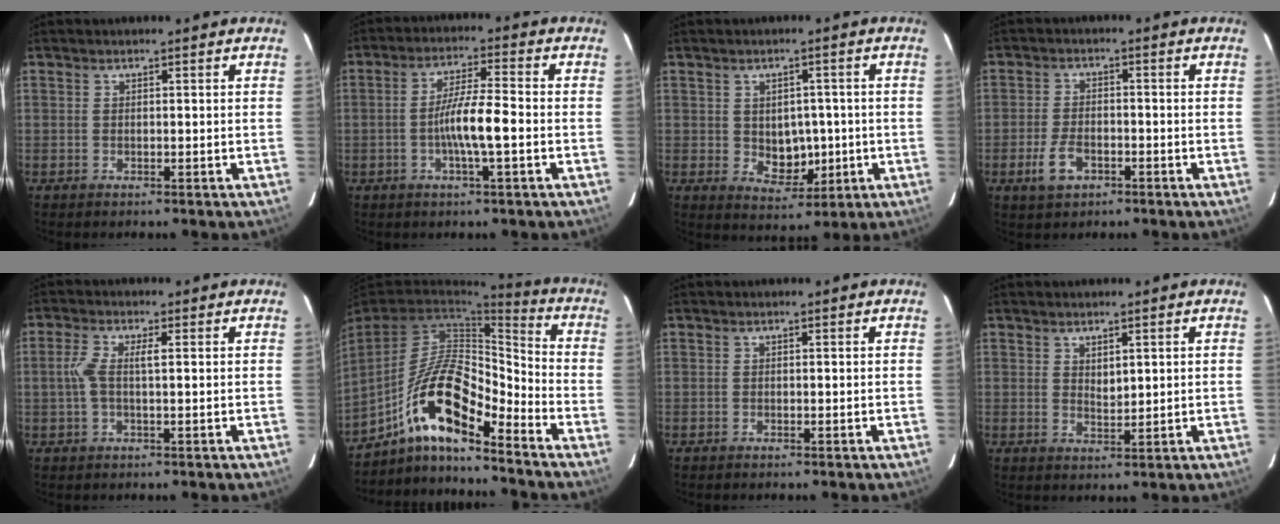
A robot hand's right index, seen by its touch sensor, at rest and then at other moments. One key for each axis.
{"total": 7.4, "fx": -1.7, "fy": 0.3, "fz": 7.1, "tx": -0.135, "ty": 0.003, "tz": -0.035}
{"total": 6.2, "fx": -0.4, "fy": 4.3, "fz": 4.4, "tx": -0.055, "ty": 0.001, "tz": 0.007}
{"total": 4.7, "fx": -2.3, "fy": 2.7, "fz": 3.1, "tx": -0.069, "ty": -0.001, "tz": -0.038}
{"total": 3.8, "fx": 0.3, "fy": 0.8, "fz": 3.7, "tx": -0.091, "ty": 0.011, "tz": 0.003}
{"total": 13.8, "fx": -9.3, "fy": 3.1, "fz": 9.8, "tx": -0.189, "ty": 0.026, "tz": -0.166}
{"total": 0.0}
{"total": 2.2, "fx": 0.9, "fy": 0.9, "fz": 1.8, "tx": -0.033, "ty": -0.005, "tz": 0.020}